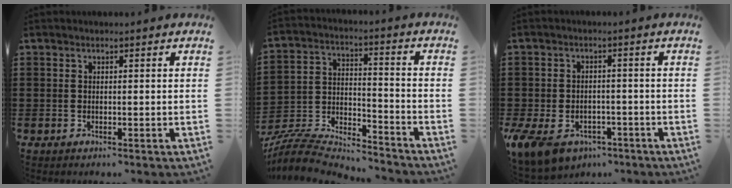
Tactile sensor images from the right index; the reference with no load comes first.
{"total": 7.4, "force": [-7.1, 1.6, 1.7], "torque": [-0.052, -0.004, -0.146]}
{"total": 4.9, "force": [-3.2, 2.9, 2.3], "torque": [-0.071, 0.005, -0.069]}